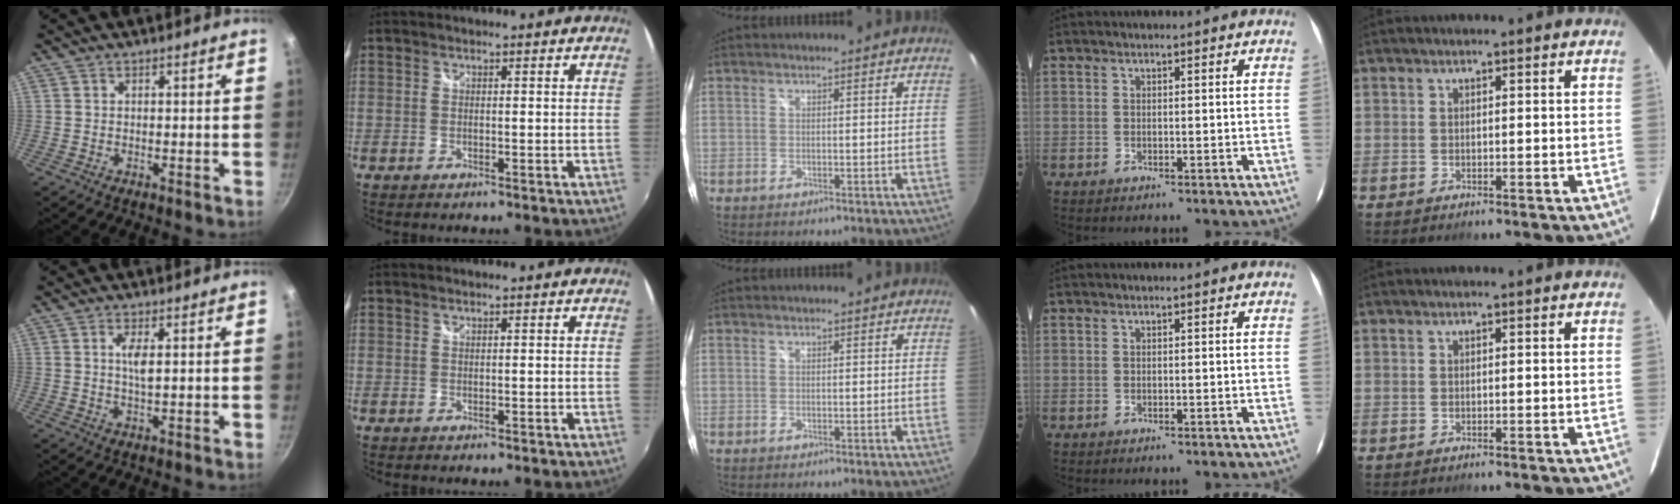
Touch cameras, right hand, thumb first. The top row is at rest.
{"thumb": {"total": 3.5, "force": [0.9, 1.0, 3.2], "torque": [-0.060, -0.002, 0.019]}}